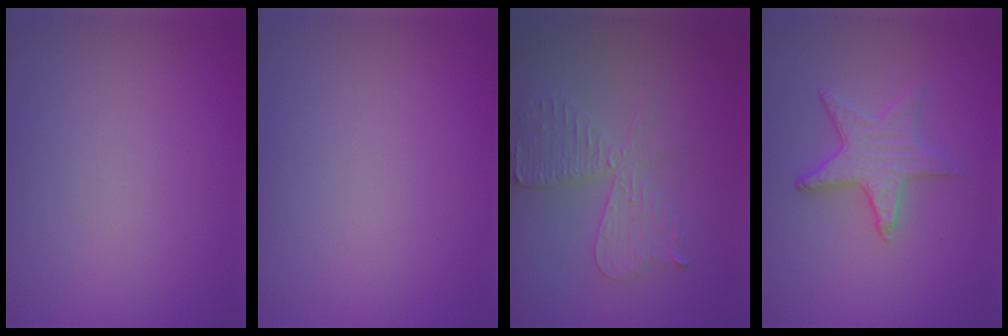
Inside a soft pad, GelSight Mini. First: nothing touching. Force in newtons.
{"total": 0.0}
{"total": 3.4, "press": 3.3, "slide": 0.6}
{"total": 3.0, "press": 2.9, "slide": 0.7}